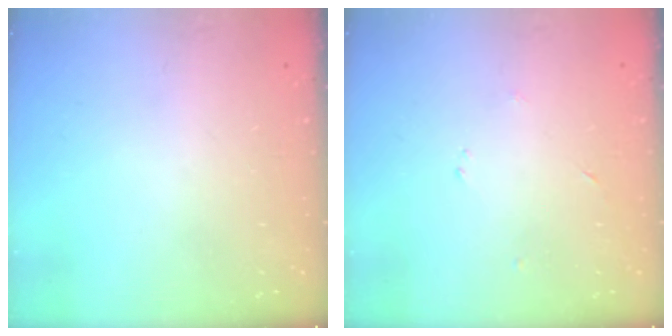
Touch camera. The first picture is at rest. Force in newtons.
{"total": 2.4, "press": 2.4, "slide": 0.3}